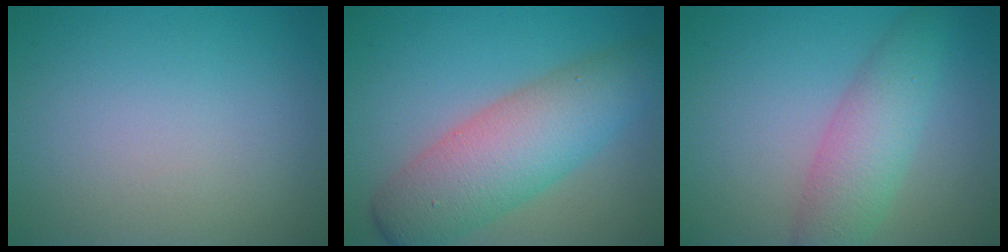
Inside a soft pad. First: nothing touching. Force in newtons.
{"total": 7.8, "press": 7.8, "slide": 0.2}
{"total": 4.6, "press": 4.6, "slide": 0.1}